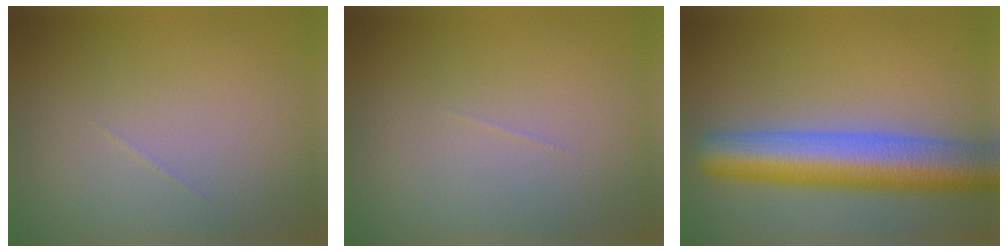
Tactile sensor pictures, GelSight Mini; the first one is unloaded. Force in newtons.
{"total": 0.0}
{"total": 9.0, "press": 9.0, "slide": 0.3}